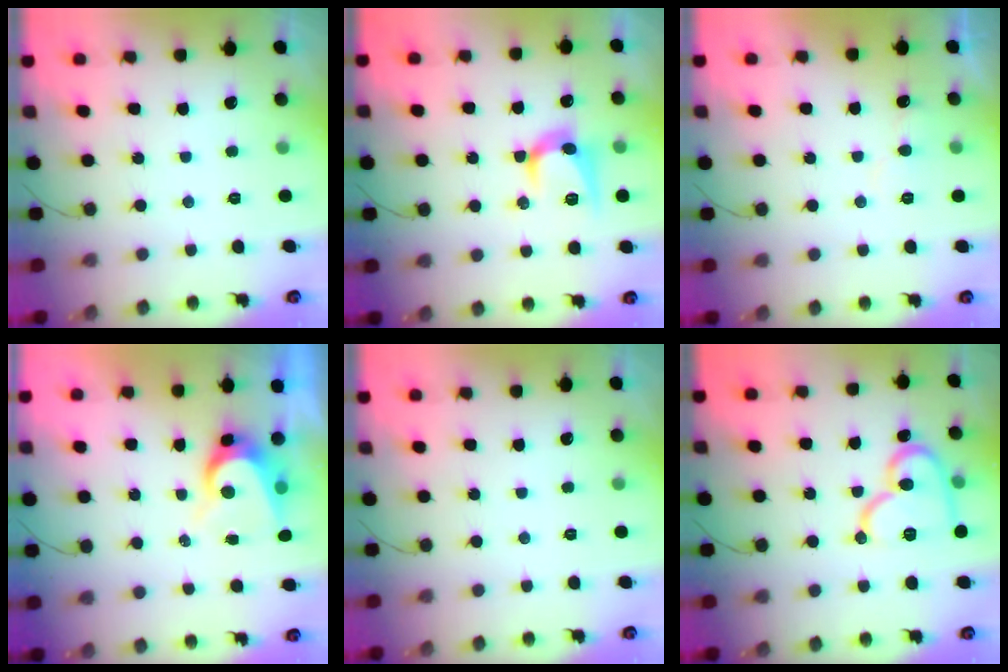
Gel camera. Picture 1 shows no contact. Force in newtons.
{"total": 11.1, "press": 11.1, "slide": 0.6}
{"total": 5.4, "press": 5.4, "slide": 0.2}
{"total": 6.5, "press": 6.5, "slide": 0.7}
{"total": 0.0}
{"total": 15.7, "press": 15.6, "slide": 1.6}